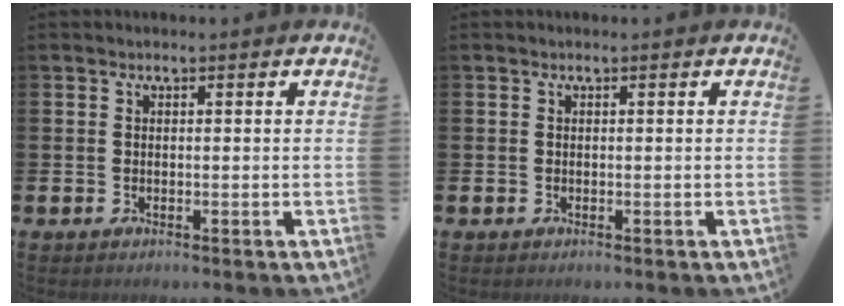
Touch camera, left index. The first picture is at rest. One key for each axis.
{"total": 0.0}